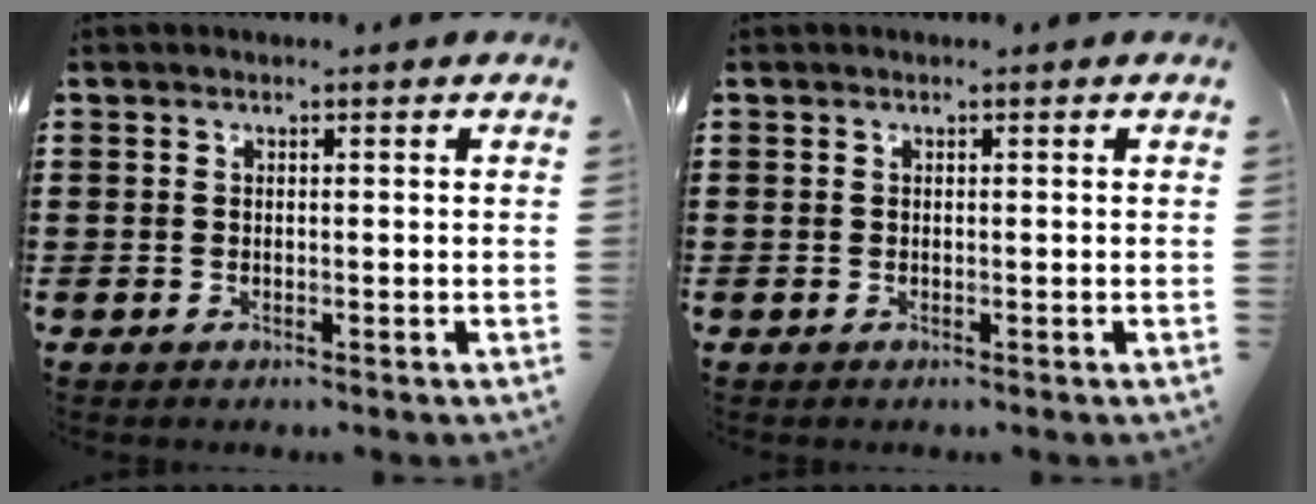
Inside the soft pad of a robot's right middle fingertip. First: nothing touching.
{"total": 0.0}